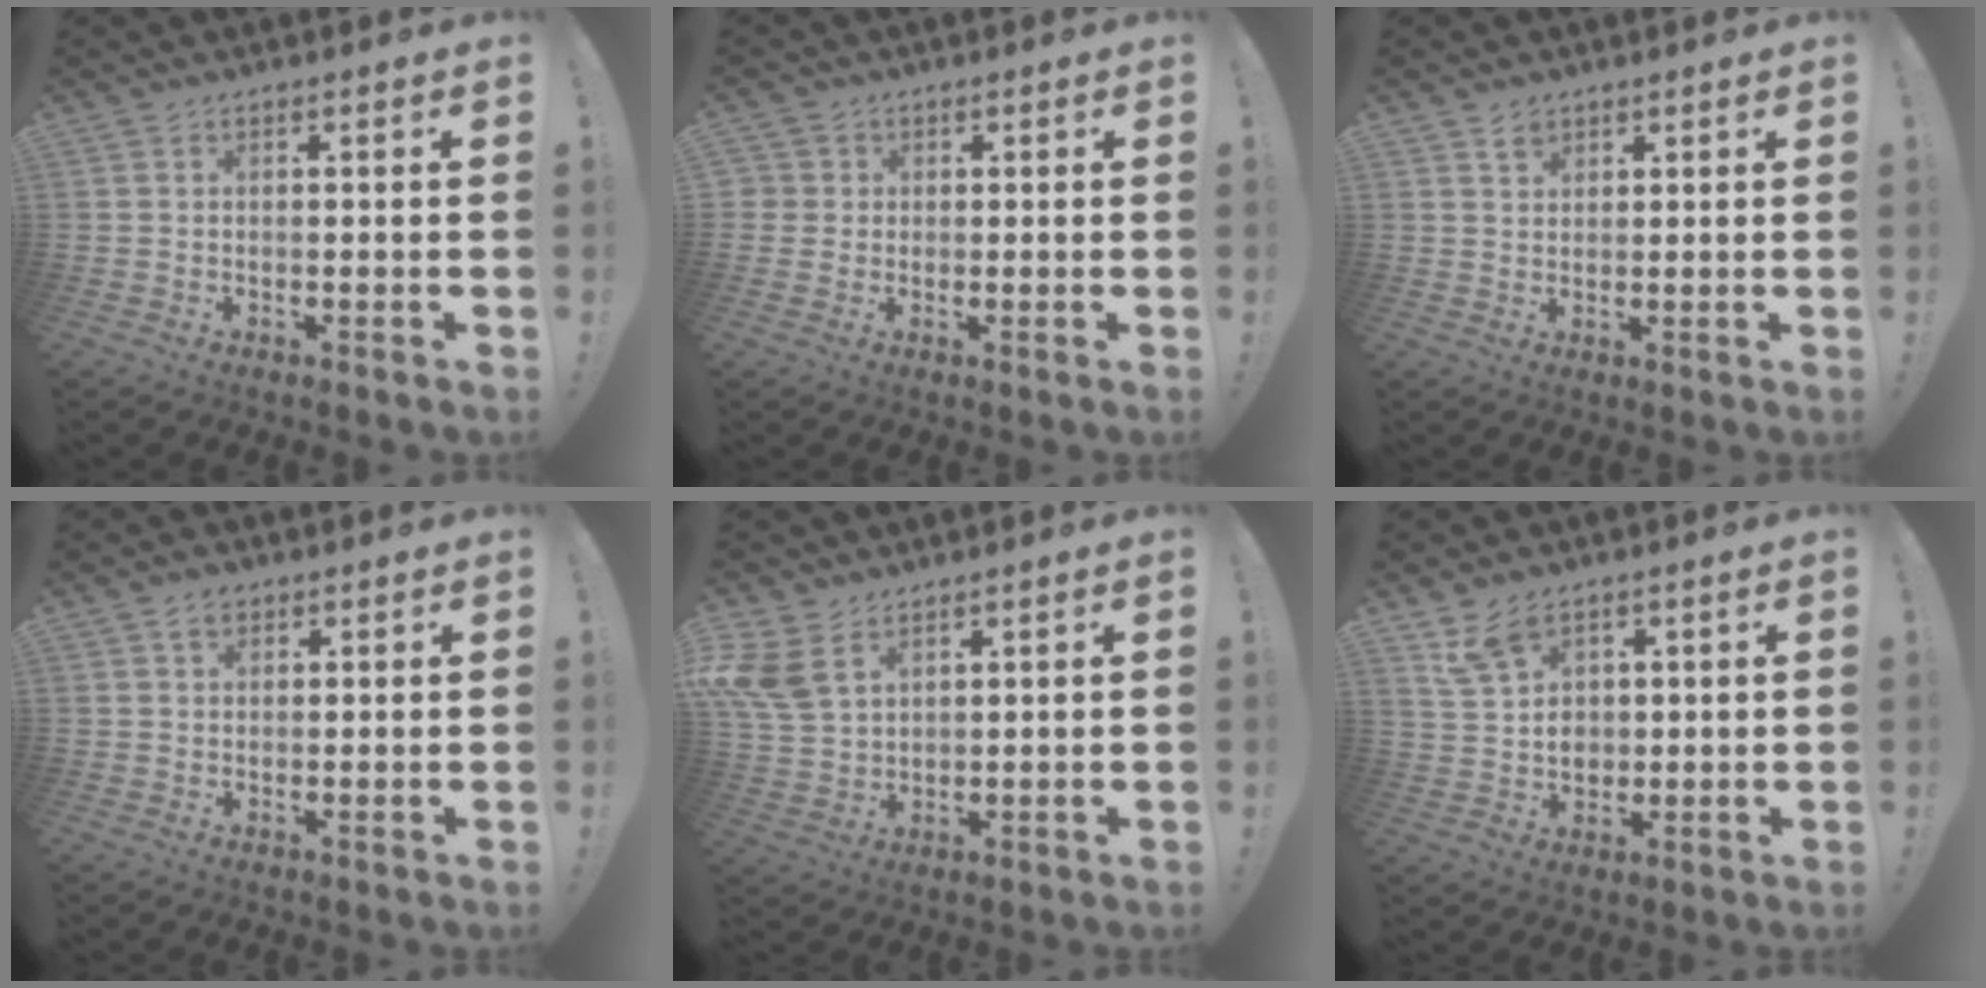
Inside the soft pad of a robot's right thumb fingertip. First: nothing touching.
{"total": 2.6, "force": [0.5, 2.5, 0.4], "torque": [-0.004, 0.002, 0.008]}
{"total": 2.8, "force": [2.1, 1.7, 0.8], "torque": [-0.001, -0.013, 0.037]}
{"total": 7.5, "force": [4.7, 5.4, 2.1], "torque": [-0.030, -0.020, 0.090]}
{"total": 9.7, "force": [5.1, 6.2, 5.5], "torque": [-0.120, -0.018, 0.102]}
{"total": 9.1, "force": [5.1, 6.6, 3.7], "torque": [-0.068, -0.021, 0.104]}